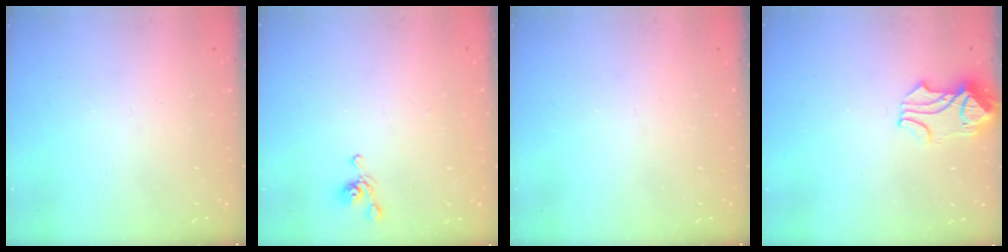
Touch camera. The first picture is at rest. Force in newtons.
{"total": 4.3, "press": 4.3, "slide": 0.2}
{"total": 0.0}
{"total": 1.2, "press": 0.6, "slide": 1.0}